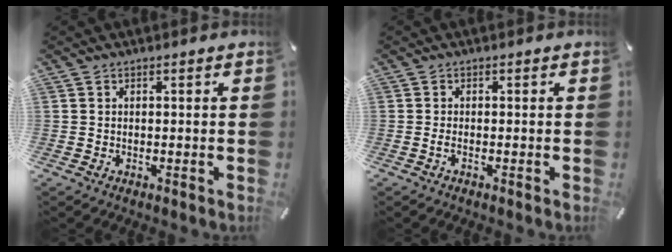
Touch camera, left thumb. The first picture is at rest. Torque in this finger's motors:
{"motor_torque": [-0.20, -0.22, 0.03, 0.03, 0.08]}